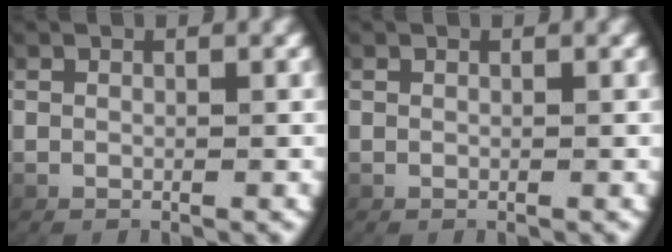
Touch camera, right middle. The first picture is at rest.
{"total": 0.0}